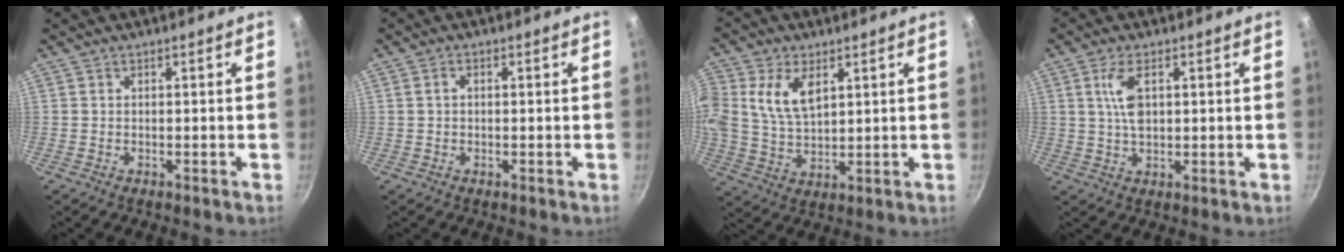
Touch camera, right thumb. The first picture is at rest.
{"total": 1.4, "force": [0.1, 1.0, 1.0], "torque": [-0.016, 0.009, 0.003]}
{"total": 9.6, "force": [3.3, 5.8, 6.8], "torque": [-0.130, -0.015, 0.066]}
{"total": 5.7, "force": [1.6, 2.7, 4.8], "torque": [-0.089, 0.001, 0.033]}